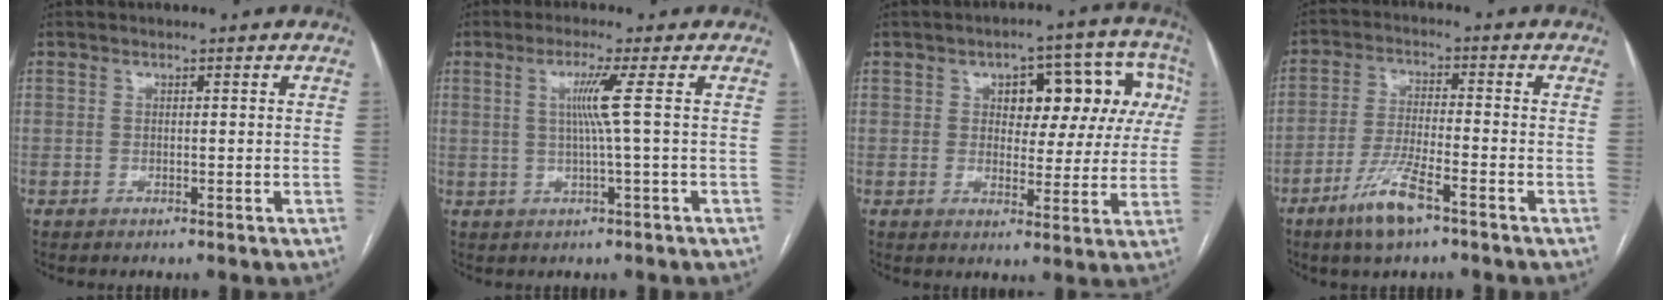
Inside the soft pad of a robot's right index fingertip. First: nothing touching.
{"total": 4.3, "force": [0.7, -1.5, 4.0], "torque": [-0.081, -0.001, 0.016]}
{"total": 11.7, "force": [3.1, 6.1, 9.5], "torque": [-0.099, 0.047, 0.041]}
{"total": 7.7, "force": [-4.9, 1.2, 5.9], "torque": [-0.121, -0.011, -0.090]}